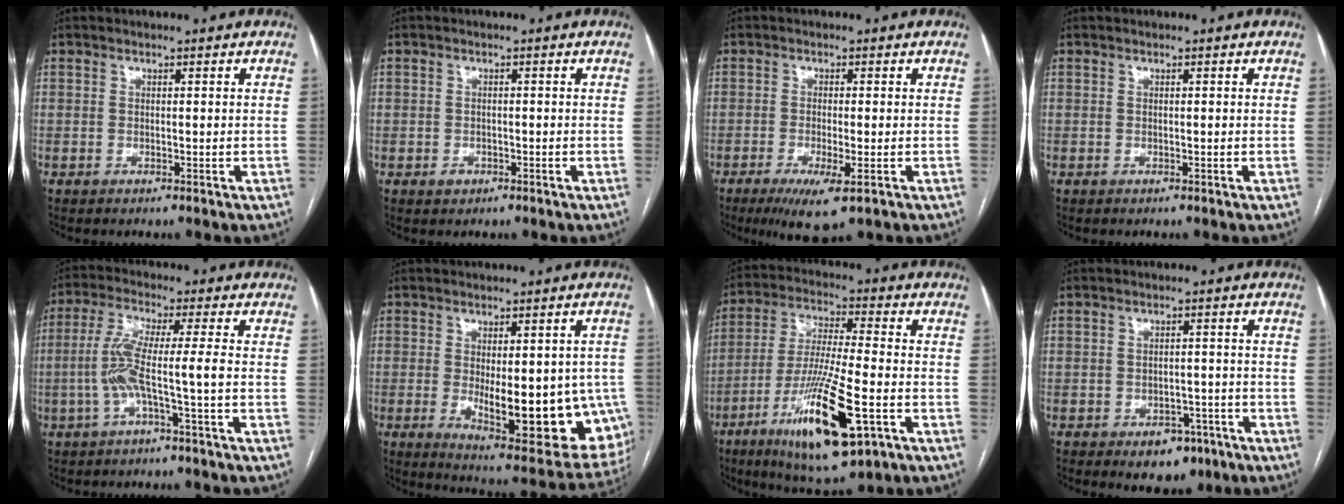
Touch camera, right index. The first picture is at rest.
{"total": 1.8, "force": [-0.7, 1.6, 0.4], "torque": [-0.001, 0.006, -0.009]}
{"total": 6.0, "force": [-3.0, 0.9, 5.2], "torque": [-0.091, -0.016, -0.046]}
{"total": 0.0}
{"total": 7.0, "force": [-1.8, -0.5, 6.7], "torque": [-0.145, 0.014, -0.035]}
{"total": 18.1, "force": [-3.5, 6.5, 16.5], "torque": [-0.151, -0.008, -0.023]}
{"total": 17.0, "force": [-7.2, 2.4, 15.2], "torque": [-0.296, -0.029, -0.121]}
{"total": 5.4, "force": [-3.3, 3.5, 2.7], "torque": [-0.026, 0.008, -0.036]}